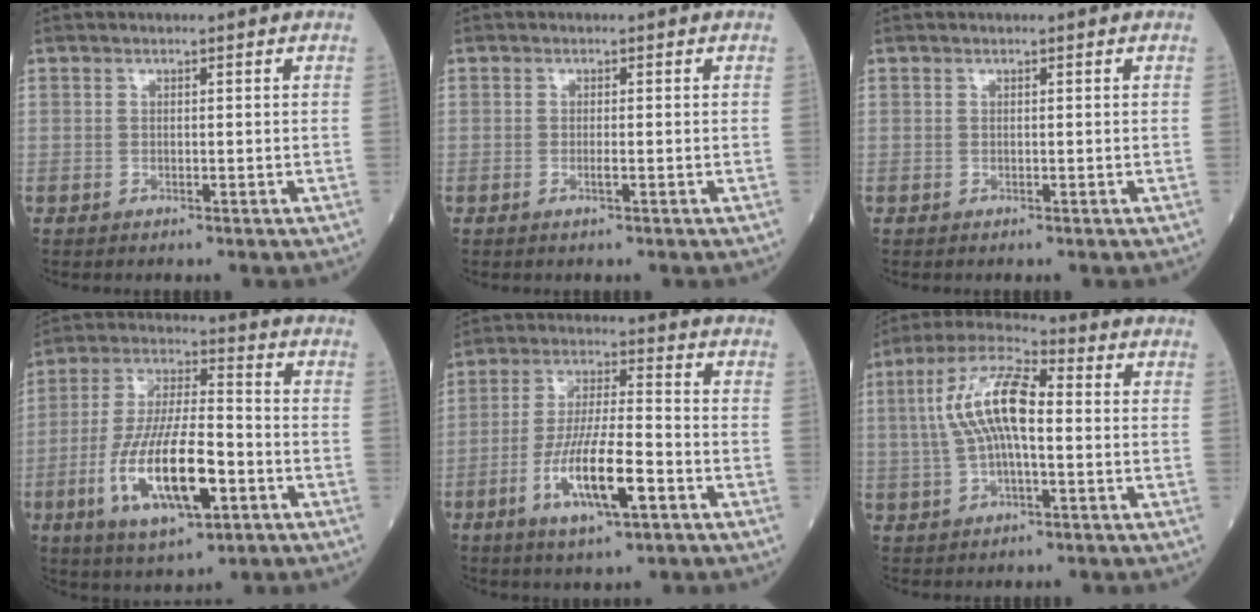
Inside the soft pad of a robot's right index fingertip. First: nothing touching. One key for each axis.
{"total": 0.9, "fx": -0.4, "fy": -0.1, "fz": 0.8, "tx": -0.020, "ty": -0.001, "tz": -0.006}
{"total": 0.0}
{"total": 16.1, "fx": -5.4, "fy": 4.5, "fz": 14.5, "tx": -0.292, "ty": -0.009, "tz": -0.091}
{"total": 12.0, "fx": -4.7, "fy": 2.2, "fz": 10.8, "tx": -0.208, "ty": -0.006, "tz": -0.083}
{"total": 11.3, "fx": 0.7, "fy": 3.4, "fz": 10.8, "tx": -0.224, "ty": 0.026, "tz": 0.009}